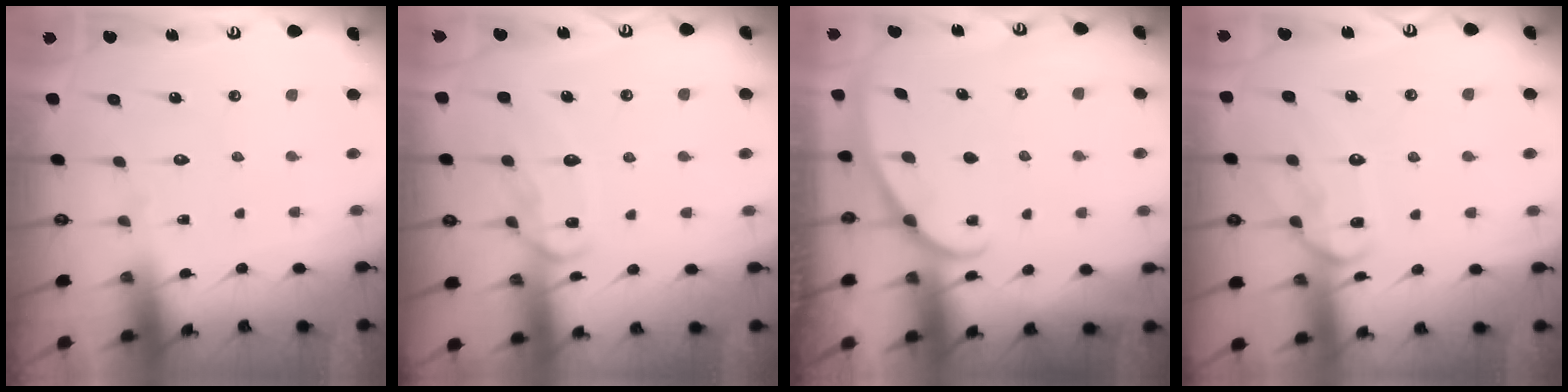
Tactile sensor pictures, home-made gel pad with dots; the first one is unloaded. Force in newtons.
{"total": 12.1, "press": 12.1, "slide": 1.1}
{"total": 1.0, "press": 1.0, "slide": 0.2}
{"total": 12.5, "press": 12.4, "slide": 1.0}